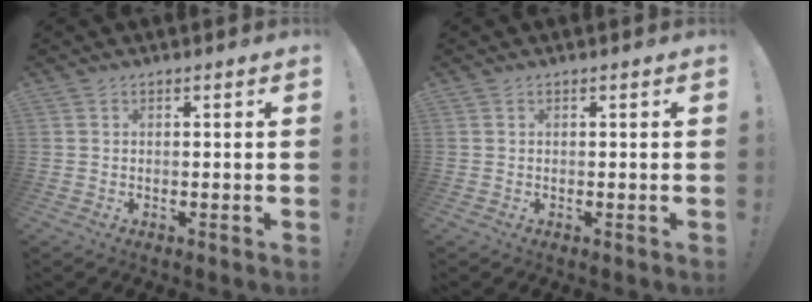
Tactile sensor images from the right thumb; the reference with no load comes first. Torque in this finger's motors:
{"motor_torque": [0.00, 0.00, -0.12, 0.15, 0.00]}